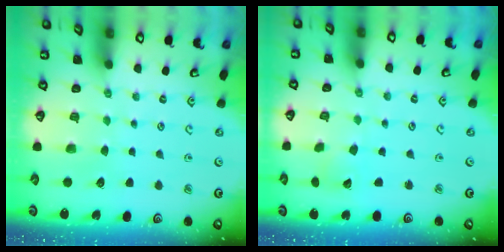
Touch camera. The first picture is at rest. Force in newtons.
{"total": 2.9, "press": 2.9, "slide": 0.2}